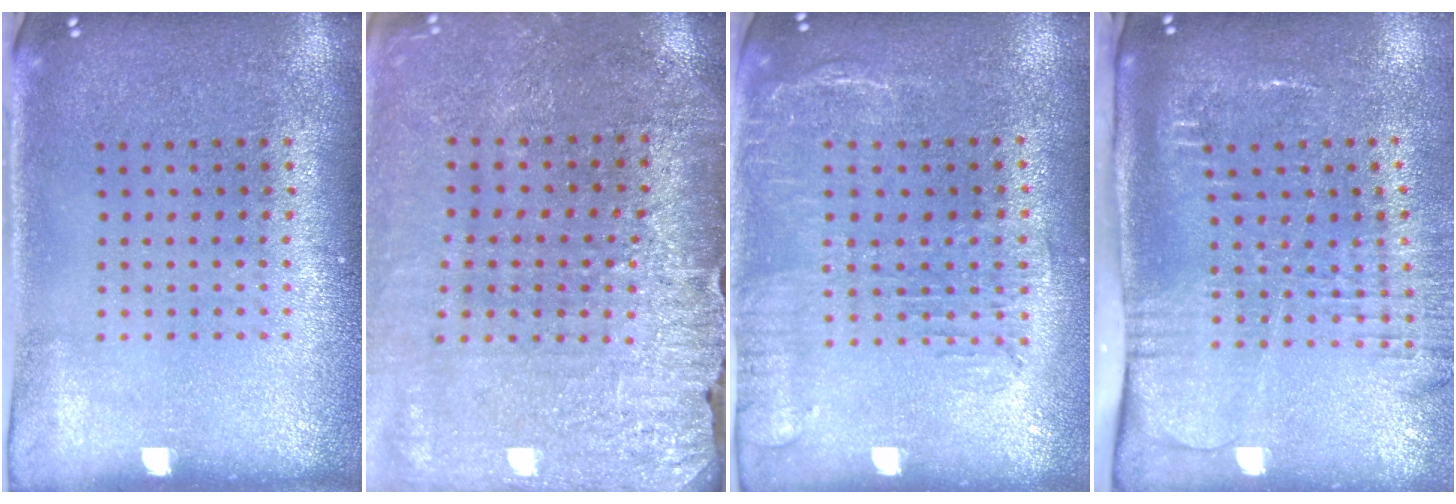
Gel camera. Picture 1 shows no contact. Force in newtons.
{"total": 3.0, "press": 3.0, "slide": 0.3}
{"total": 1.8, "press": 1.5, "slide": 1.1}
{"total": 2.7, "press": 2.0, "slide": 1.8}